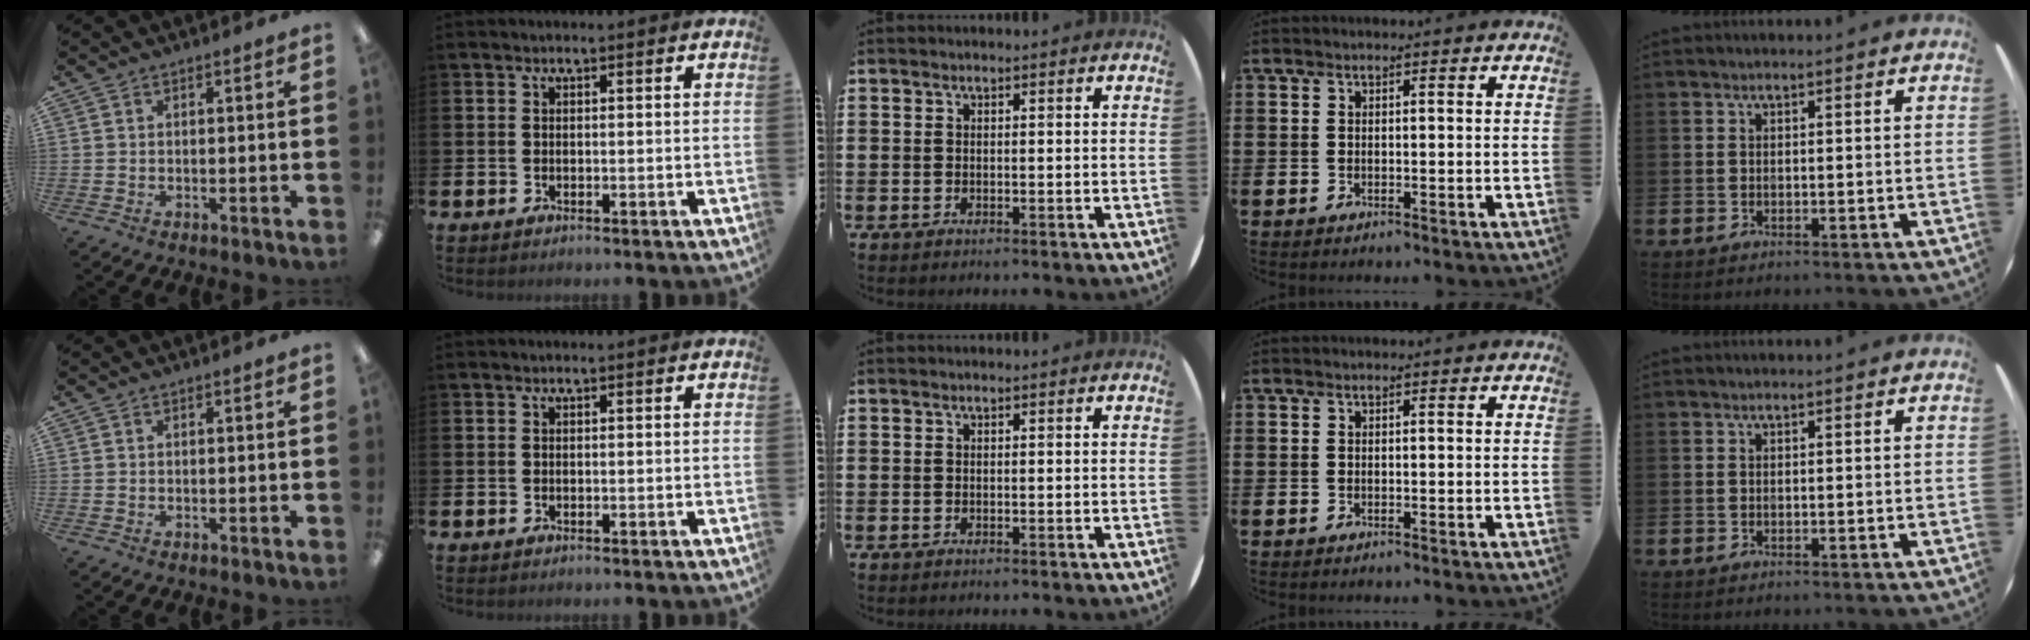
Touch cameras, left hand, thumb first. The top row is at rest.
{}